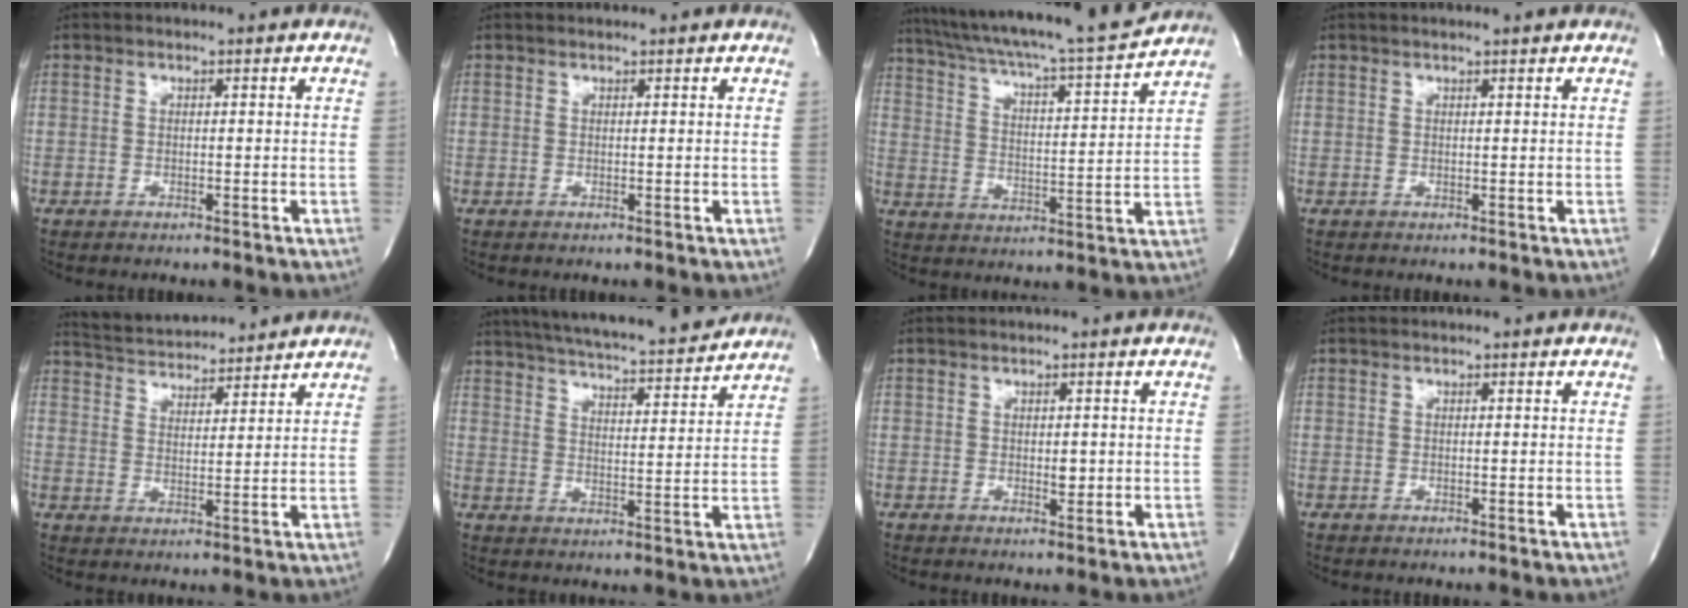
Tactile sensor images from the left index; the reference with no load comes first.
{"total": 0.7, "force": [0.7, 0.0, 0.0], "torque": [-0.005, 0.006, 0.015]}
{"total": 19.6, "force": [17.7, -0.2, 8.2], "torque": [-0.144, -0.019, 0.268]}
{"total": 2.6, "force": [2.4, -0.3, 0.9], "torque": [-0.011, 0.008, 0.032]}
{"total": 12.2, "force": [11.6, 1.8, 3.3], "torque": [-0.062, 0.020, 0.184]}
{"total": 17.8, "force": [16.2, 1.4, 7.1], "torque": [-0.122, 0.003, 0.233]}
{"total": 1.3, "force": [0.2, 0.6, 1.1], "torque": [-0.014, -0.003, 0.005]}
{"total": 0.0}